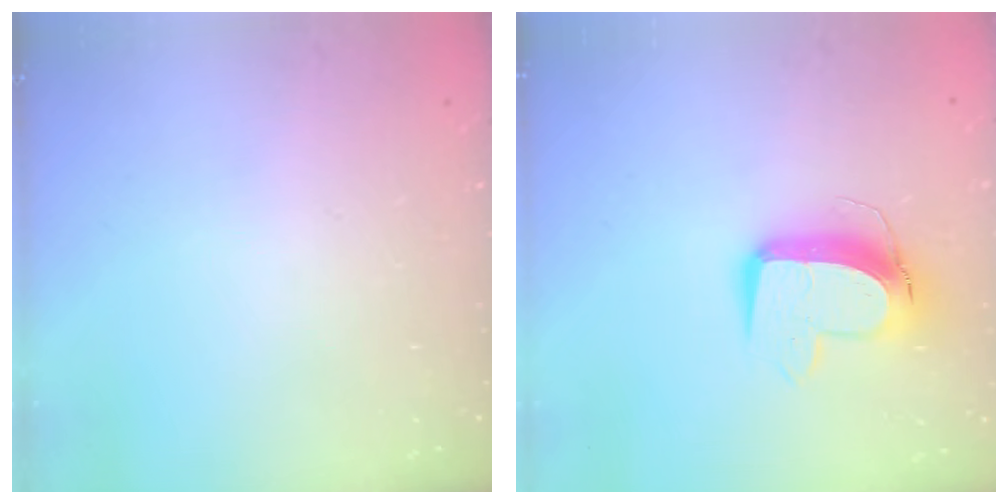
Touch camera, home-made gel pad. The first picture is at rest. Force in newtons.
{"total": 12.1, "press": 12.0, "slide": 1.4}